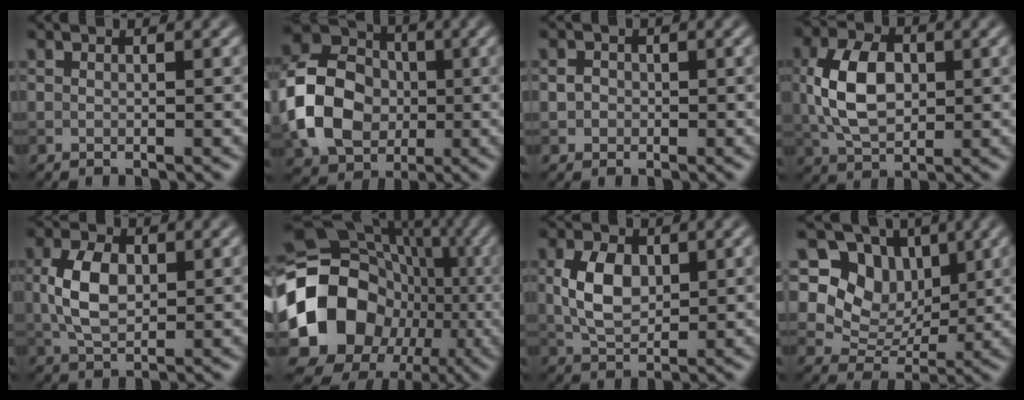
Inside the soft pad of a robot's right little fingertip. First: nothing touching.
{"total": 9.6, "force": [-1.3, 7.5, 5.8], "torque": [-0.124, 0.008, -0.034]}
{"total": 1.3, "force": [0.0, 1.3, 0.4], "torque": [0.004, 0.002, -0.004]}
{"total": 6.7, "force": [0.4, 4.3, 5.2], "torque": [-0.108, 0.004, 0.006]}
{"total": 4.9, "force": [0.4, 2.9, 3.9], "torque": [-0.085, 0.004, 0.009]}
{"total": 15.8, "force": [-3.6, 13.1, 8.1], "torque": [-0.168, -0.002, -0.074]}
{"total": 4.5, "force": [0.7, 2.9, 3.5], "torque": [-0.076, 0.002, 0.012]}
{"total": 7.2, "force": [2.6, 5.6, 3.6], "torque": [-0.056, -0.011, 0.034]}